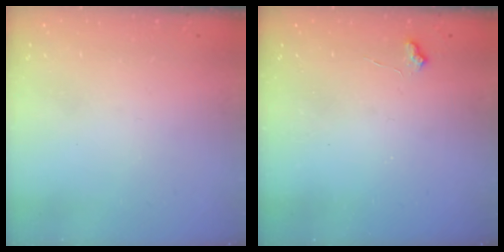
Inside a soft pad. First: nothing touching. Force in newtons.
{"total": 5.2, "press": 5.1, "slide": 0.7}